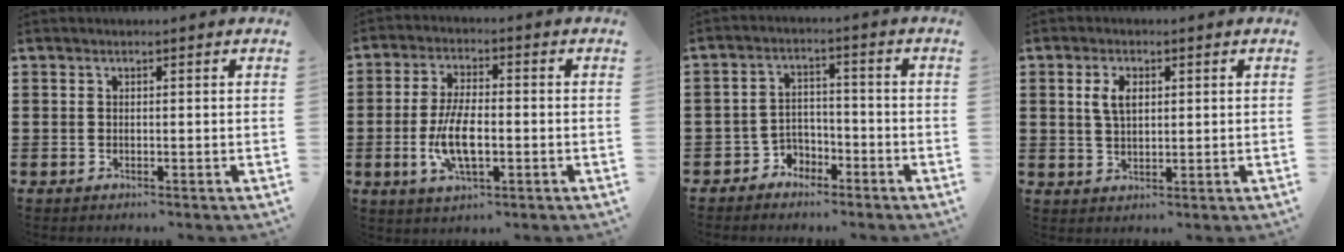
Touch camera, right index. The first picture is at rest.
{"total": 7.8, "force": [-1.7, 3.1, 6.9], "torque": [-0.151, -0.007, -0.036]}
{"total": 3.5, "force": [-2.8, 2.0, 0.2], "torque": [-0.015, 0.009, -0.060]}
{"total": 3.7, "force": [1.0, 2.0, 2.9], "torque": [-0.063, 0.011, 0.016]}